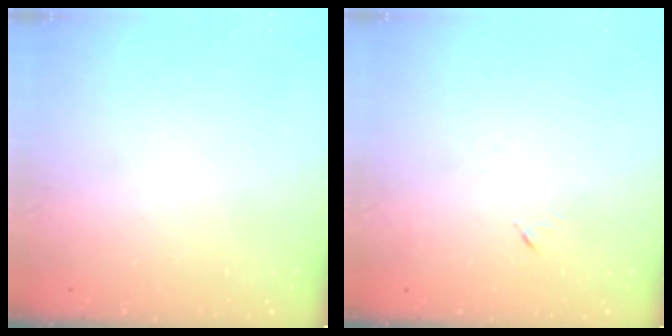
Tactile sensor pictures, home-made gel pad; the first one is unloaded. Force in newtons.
{"total": 4.2, "press": 4.1, "slide": 0.7}